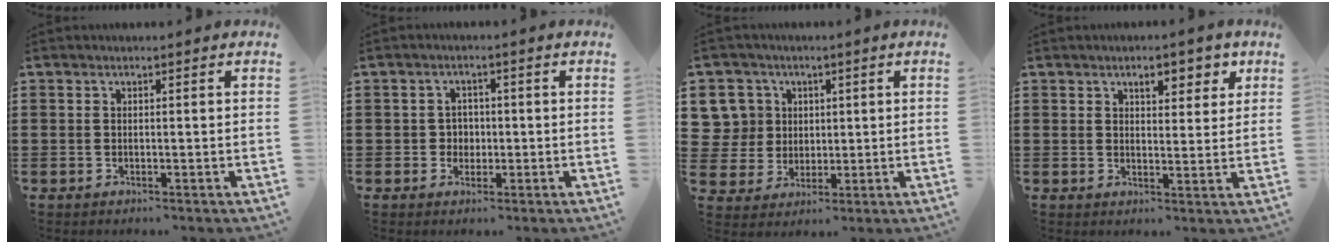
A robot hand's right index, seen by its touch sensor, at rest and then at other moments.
{"total": 2.2, "force": [-0.1, 2.1, 0.8], "torque": [-0.022, 0.007, -0.006]}
{"total": 7.3, "force": [2.0, 7.0, 1.0], "torque": [-0.065, 0.016, 0.040]}
{"total": 4.4, "force": [2.7, 2.0, 2.8], "torque": [-0.033, -0.002, 0.039]}